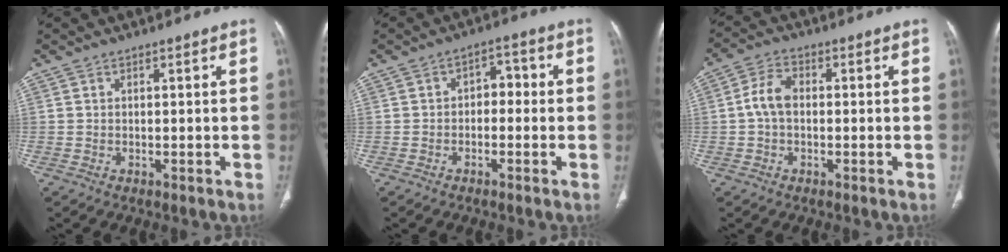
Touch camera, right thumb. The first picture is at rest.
{"total": 4.2, "force": [-0.7, 2.9, 2.9], "torque": [-0.022, 0.025, -0.021]}
{"total": 5.3, "force": [-0.3, 3.5, 4.0], "torque": [-0.077, 0.016, -0.012]}